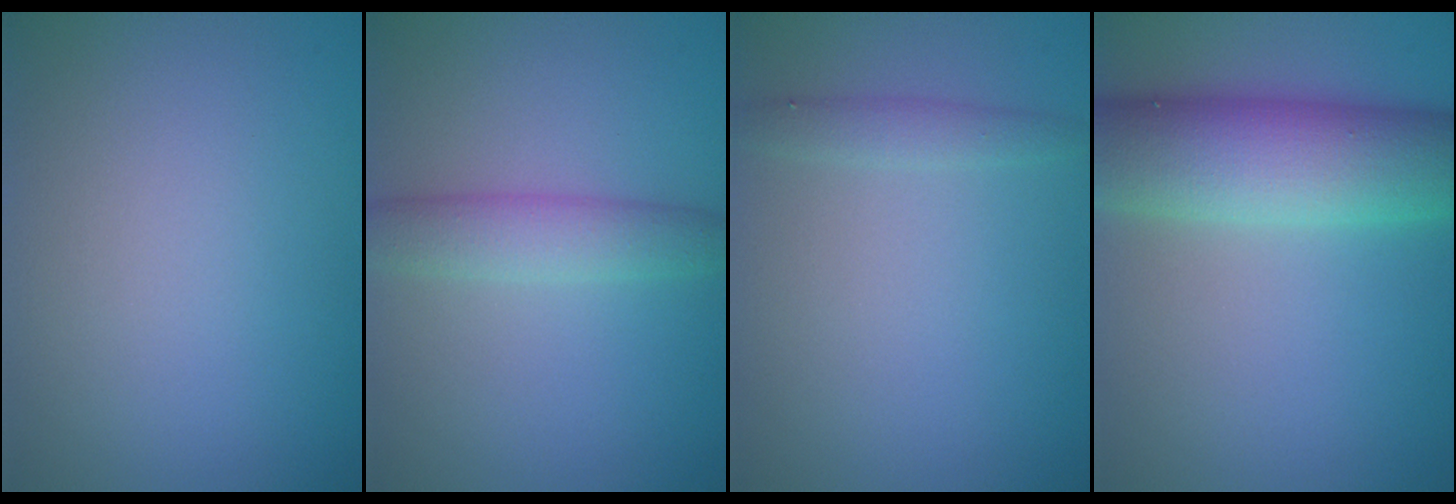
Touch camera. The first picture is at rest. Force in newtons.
{"total": 3.0, "press": 3.0, "slide": 0.1}
{"total": 1.3, "press": 1.3, "slide": 0.2}
{"total": 8.9, "press": 8.9, "slide": 0.5}